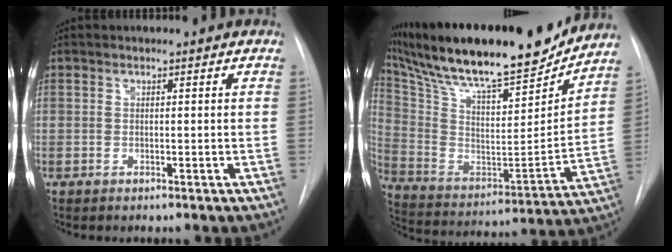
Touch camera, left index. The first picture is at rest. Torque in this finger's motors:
{"motor_torque": [0.14, -0.88, 0.98, 0.21]}